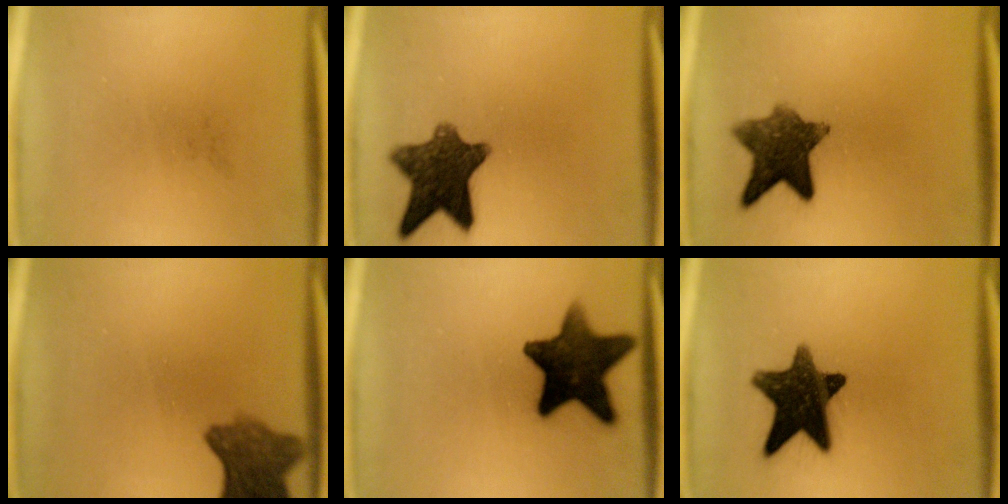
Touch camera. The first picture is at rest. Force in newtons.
{"total": 11.0}
{"total": 9.5}
{"total": 7.7}
{"total": 14.5}
{"total": 14.1}